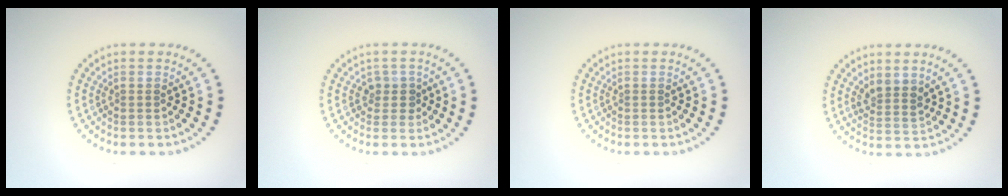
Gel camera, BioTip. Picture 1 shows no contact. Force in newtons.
{"total": 1.5, "press": 1.2, "slide": 0.9}
{"total": 0.0}
{"total": 2.1, "press": 1.6, "slide": 1.3}